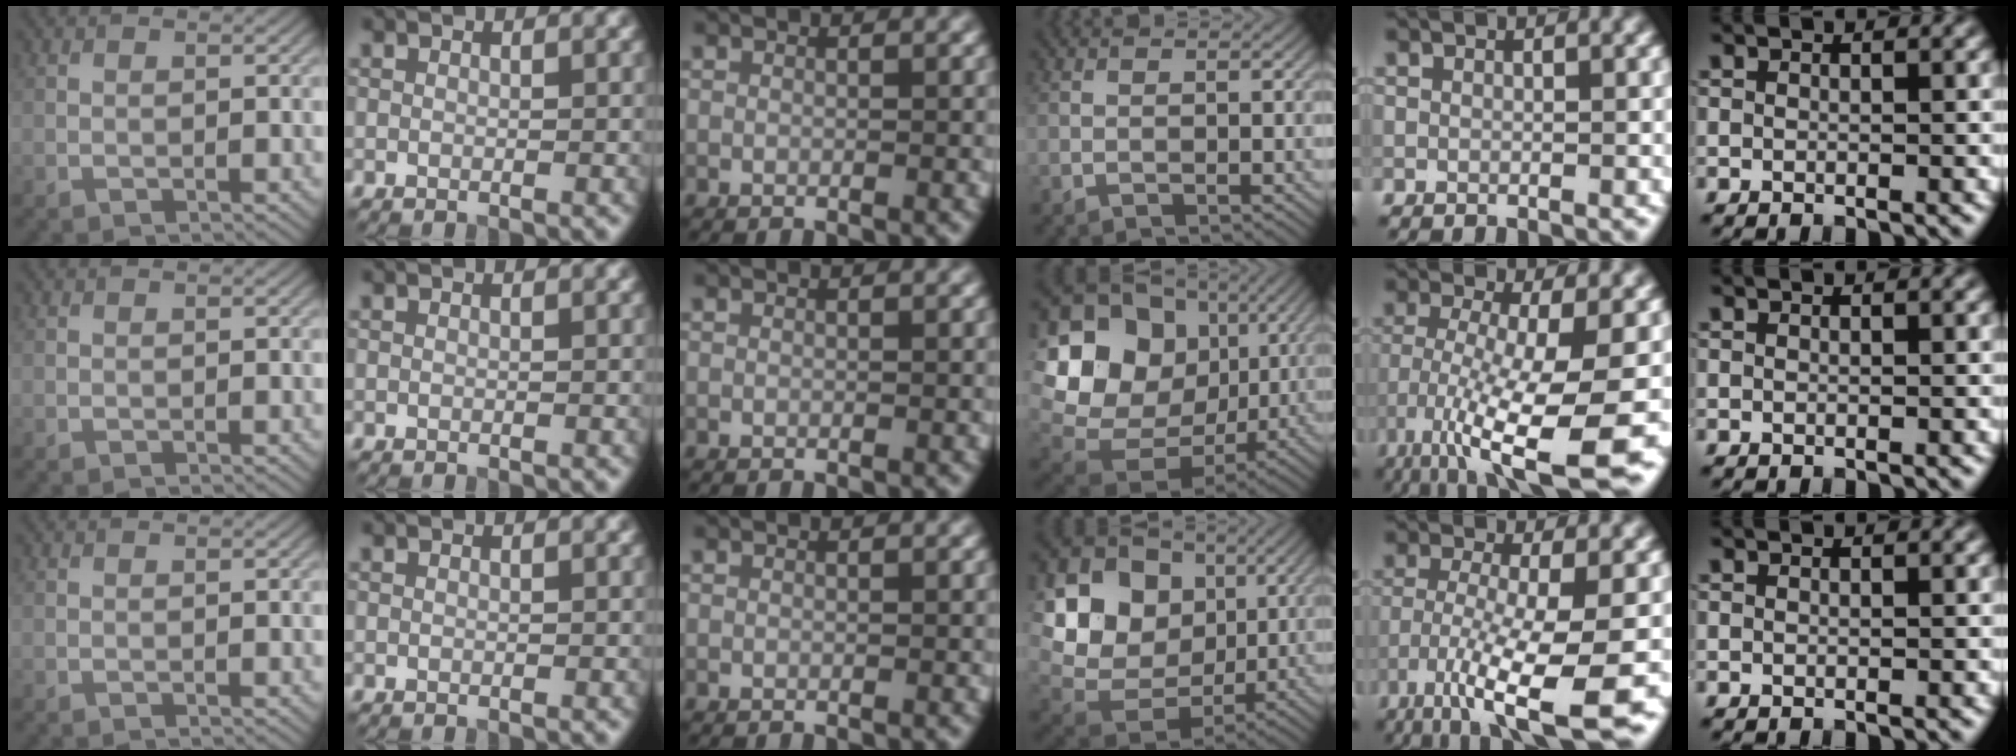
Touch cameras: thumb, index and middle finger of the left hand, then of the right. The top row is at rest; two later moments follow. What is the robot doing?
{"motion": "lift_and_place", "object": "coin"}